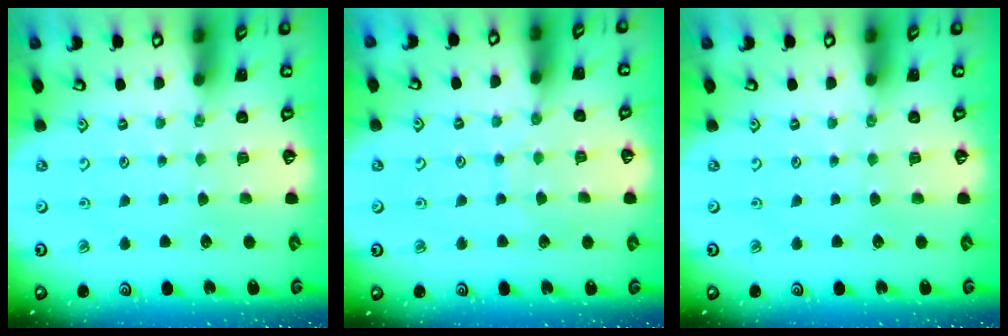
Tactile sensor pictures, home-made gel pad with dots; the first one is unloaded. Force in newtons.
{"total": 6.5, "press": 6.5, "slide": 0.6}
{"total": 0.0}